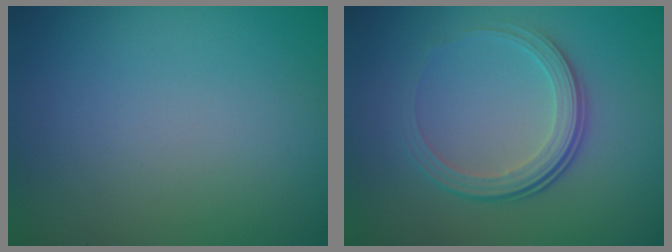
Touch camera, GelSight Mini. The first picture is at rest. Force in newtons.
{"total": 3.9, "press": 2.7, "slide": 2.9}